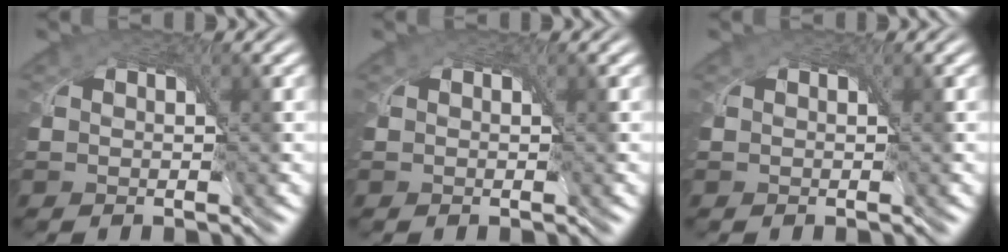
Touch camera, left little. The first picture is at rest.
{"total": 0.0}
{"total": 0.0}